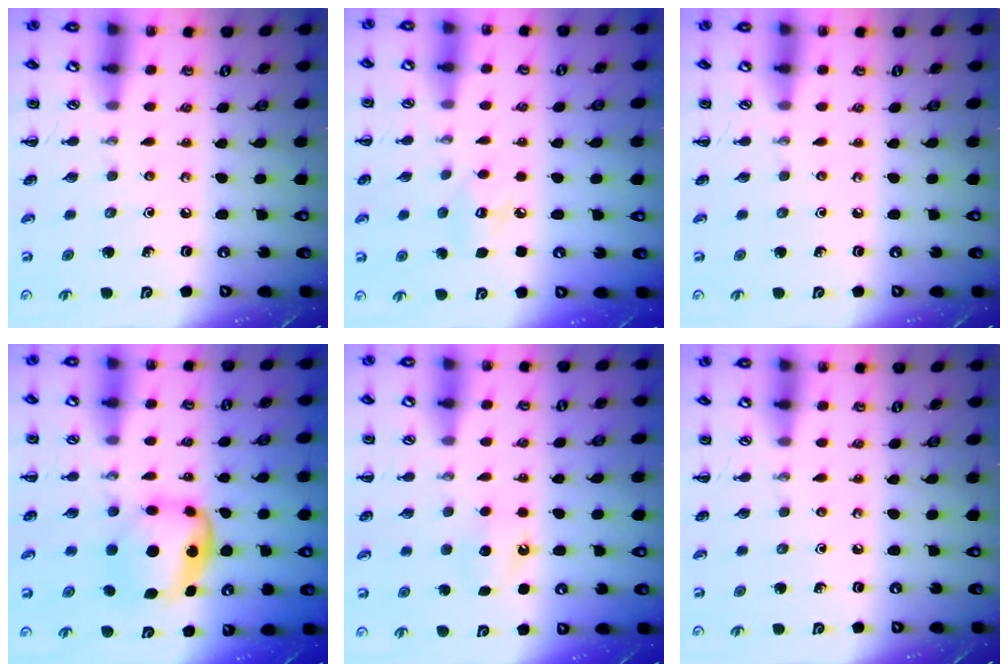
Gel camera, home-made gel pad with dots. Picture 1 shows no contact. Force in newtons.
{"total": 7.6, "press": 7.4, "slide": 1.7}
{"total": 0.0}
{"total": 5.9, "press": 5.9, "slide": 0.3}
{"total": 5.3, "press": 5.2, "slide": 1.2}
{"total": 0.0}